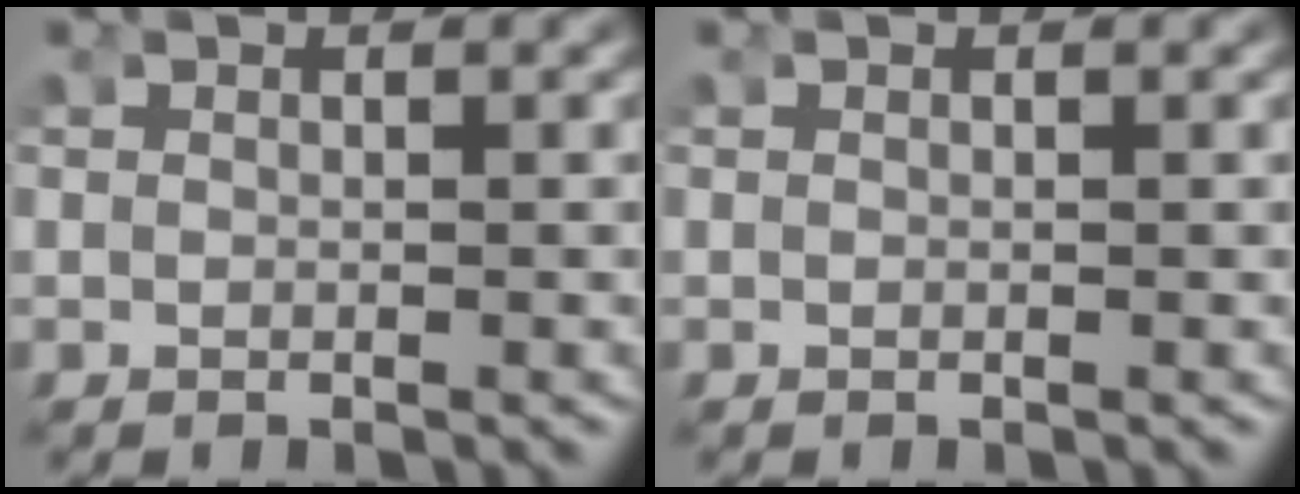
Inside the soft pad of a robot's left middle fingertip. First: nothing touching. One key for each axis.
{"total": 0.0}